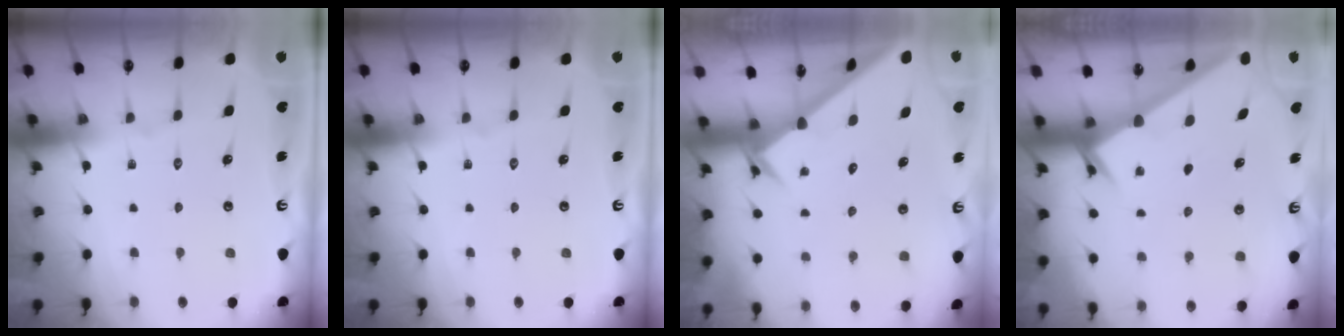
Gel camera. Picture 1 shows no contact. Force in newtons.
{"total": 0.0}
{"total": 3.3, "press": 3.3, "slide": 0.2}
{"total": 2.4, "press": 2.3, "slide": 0.2}